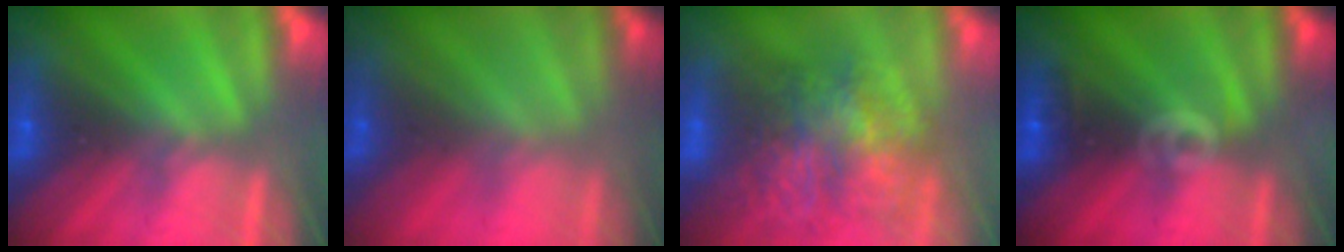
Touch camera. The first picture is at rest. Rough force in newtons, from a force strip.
{"total": 1.4}
{"total": 7.1}
{"total": 3.3}